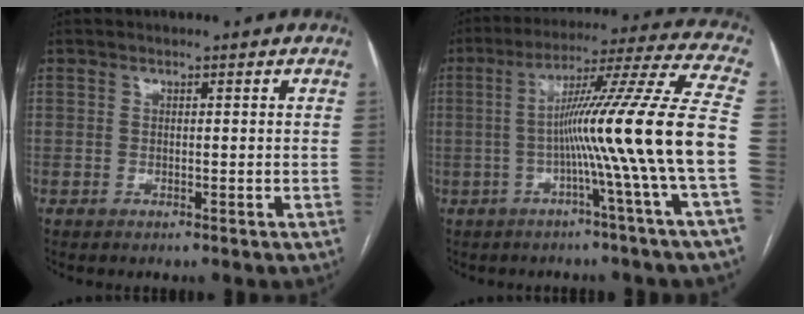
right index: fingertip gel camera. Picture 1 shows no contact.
{"total": 16.3, "force": [-3.0, -3.0, 15.7], "torque": [-0.246, 0.005, -0.057]}